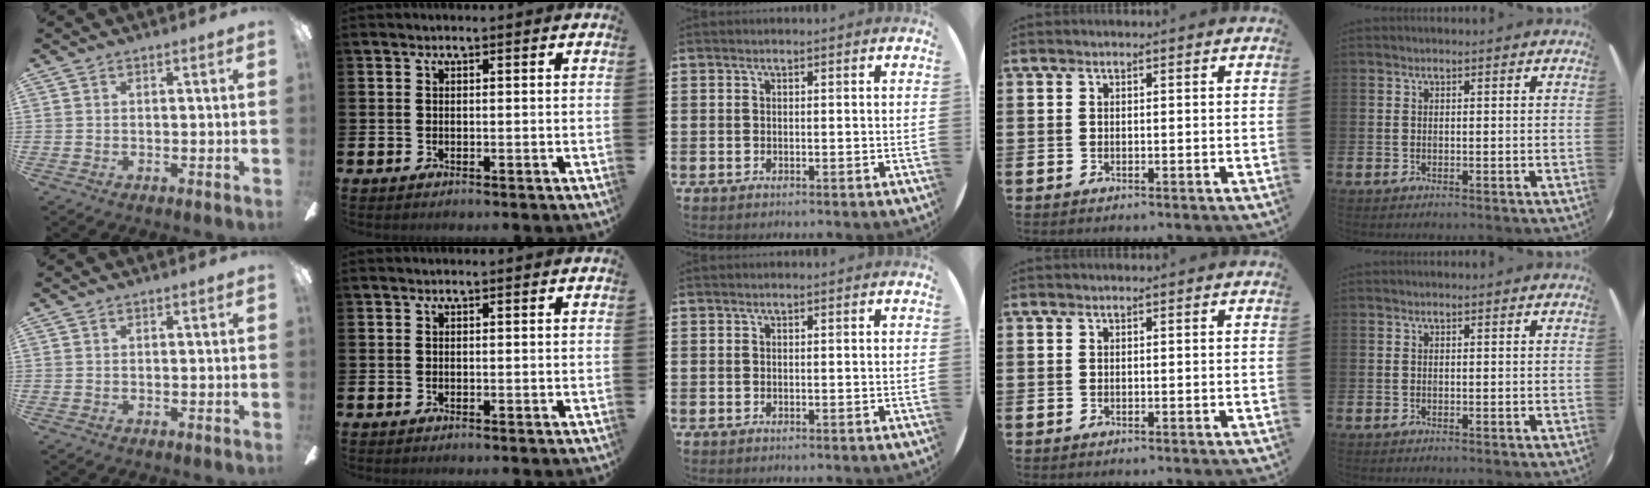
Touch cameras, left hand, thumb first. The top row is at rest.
{}